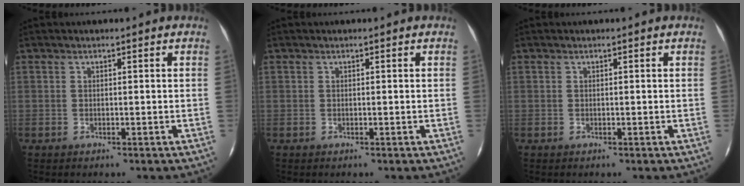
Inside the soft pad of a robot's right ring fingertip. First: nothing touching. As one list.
[{"total": 0.0}, {"total": 0.0}]